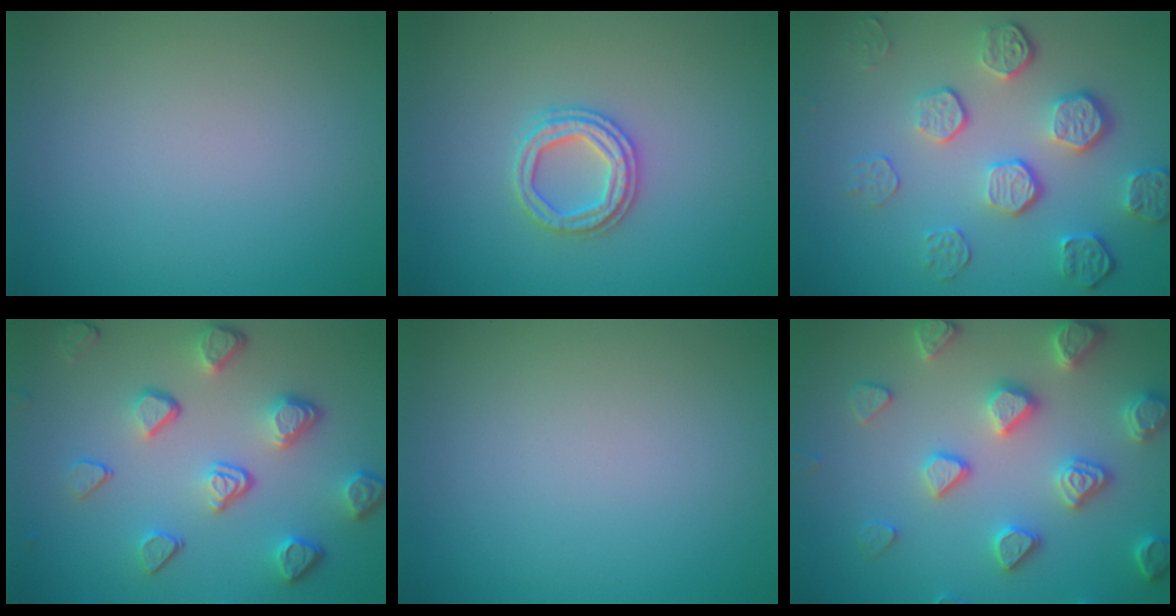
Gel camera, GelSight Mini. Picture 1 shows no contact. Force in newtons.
{"total": 2.4, "press": 2.4, "slide": 0.4}
{"total": 5.4, "press": 4.0, "slide": 3.6}
{"total": 5.1, "press": 3.7, "slide": 3.5}
{"total": 0.0}
{"total": 4.7, "press": 4.7, "slide": 0.9}